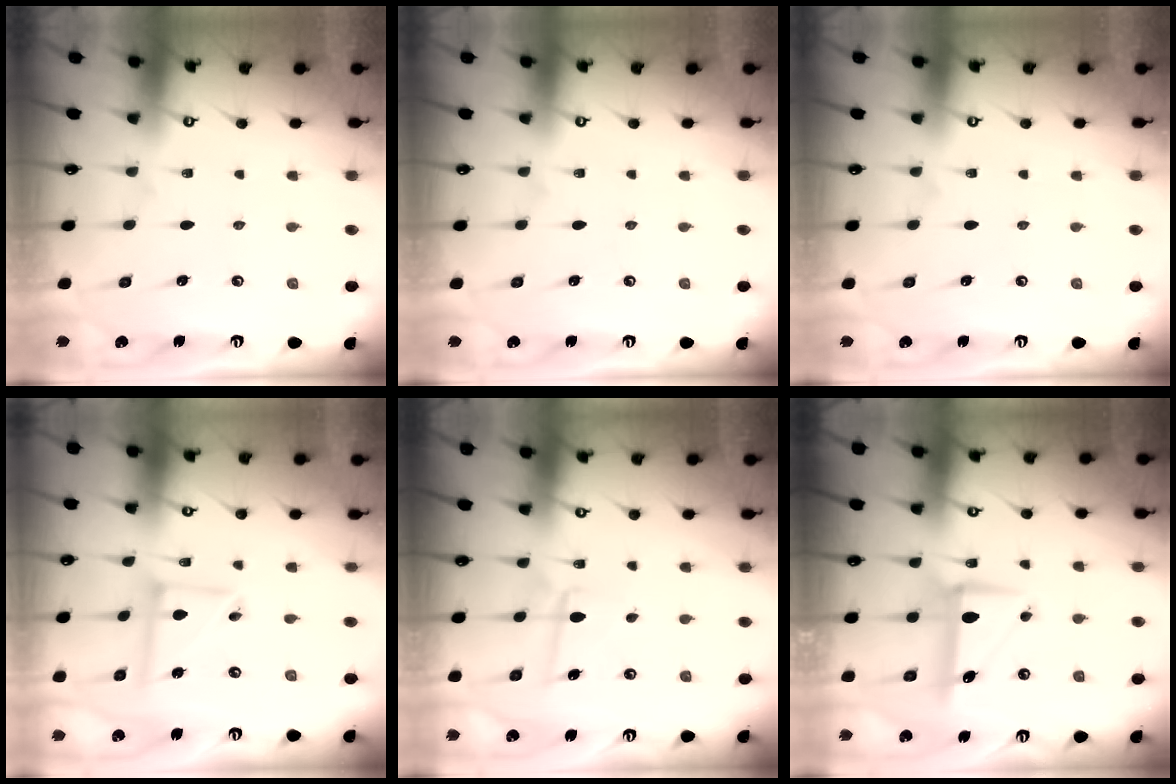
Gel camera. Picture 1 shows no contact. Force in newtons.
{"total": 0.0}
{"total": 0.0}
{"total": 7.4, "press": 7.4, "slide": 0.6}
{"total": 5.9, "press": 5.8, "slide": 1.0}
{"total": 8.4, "press": 8.4, "slide": 0.6}